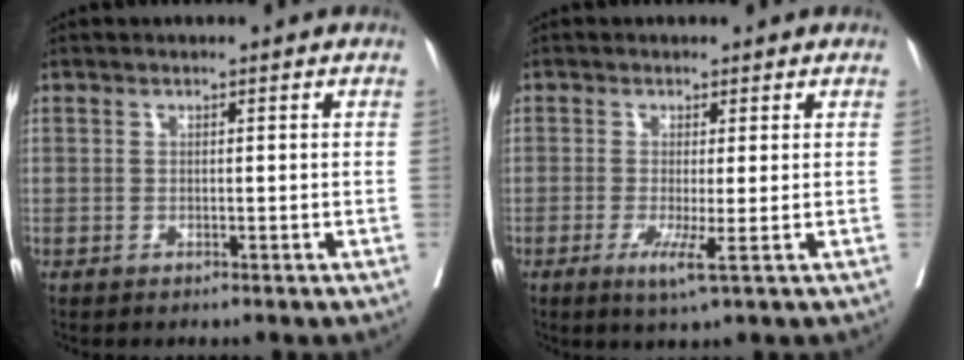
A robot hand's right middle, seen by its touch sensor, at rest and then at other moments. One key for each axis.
{"total": 3.5, "fx": -1.1, "fy": -0.2, "fz": 3.3, "tx": -0.060, "ty": -0.013, "tz": -0.016}